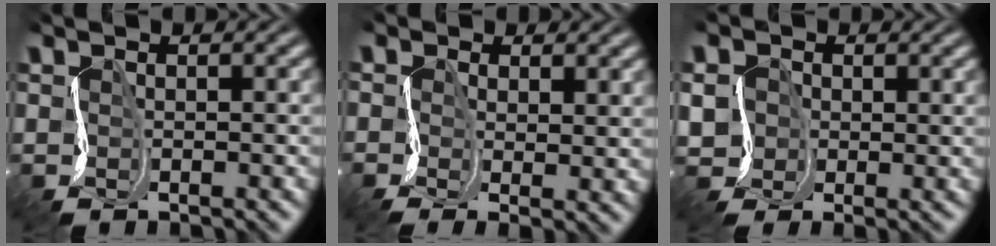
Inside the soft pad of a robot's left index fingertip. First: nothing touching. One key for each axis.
{"total": 1.0, "fx": -0.1, "fy": -0.8, "fz": -0.6, "tx": 0.015, "ty": -0.011, "tz": -0.007}
{"total": 1.4, "fx": -0.5, "fy": 1.2, "fz": -0.7, "tx": 0.001, "ty": -0.004, "tz": -0.015}